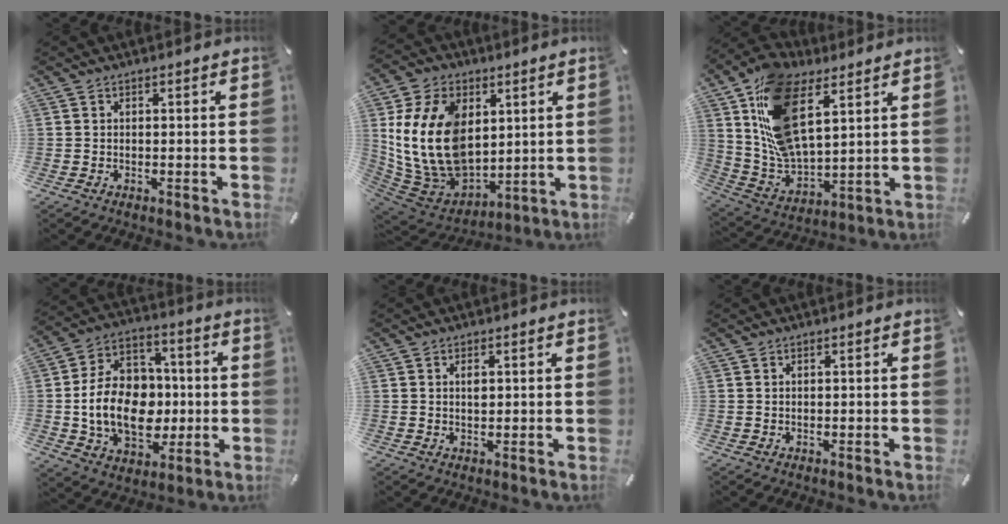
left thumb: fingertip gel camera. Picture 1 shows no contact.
{"total": 21.6, "force": [4.1, 15.5, 14.4], "torque": [-0.314, -0.023, 0.082]}
{"total": 20.0, "force": [9.2, 11.3, 13.8], "torque": [-0.294, -0.034, 0.167]}
{"total": 17.9, "force": [-1.9, 13.2, 11.9], "torque": [-0.238, 0.013, -0.028]}
{"total": 1.7, "force": [0.4, 1.0, 1.4], "torque": [-0.022, 0.000, 0.005]}
{"total": 0.0}